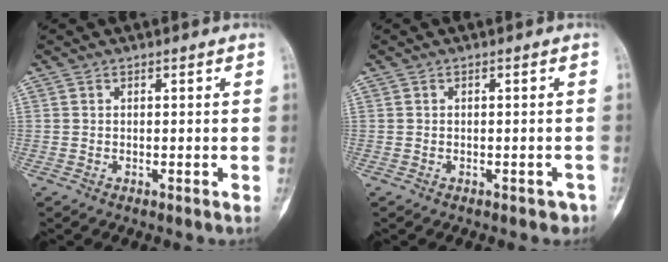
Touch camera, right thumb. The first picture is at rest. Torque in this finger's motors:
{"motor_torque": [0.25, 0.09, 0.31, -0.13, 0.05]}